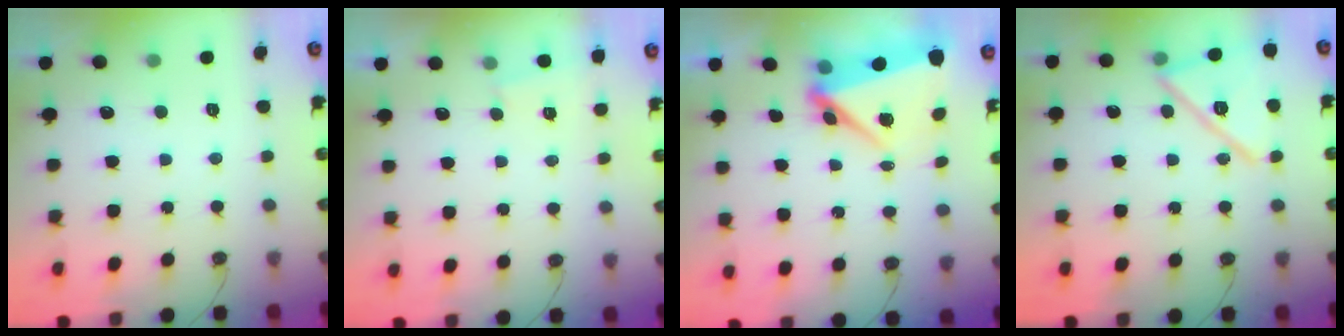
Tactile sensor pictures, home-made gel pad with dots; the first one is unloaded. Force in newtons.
{"total": 1.1, "press": 1.1, "slide": 0.1}
{"total": 6.5, "press": 6.3, "slide": 1.7}
{"total": 16.7, "press": 16.6, "slide": 2.1}